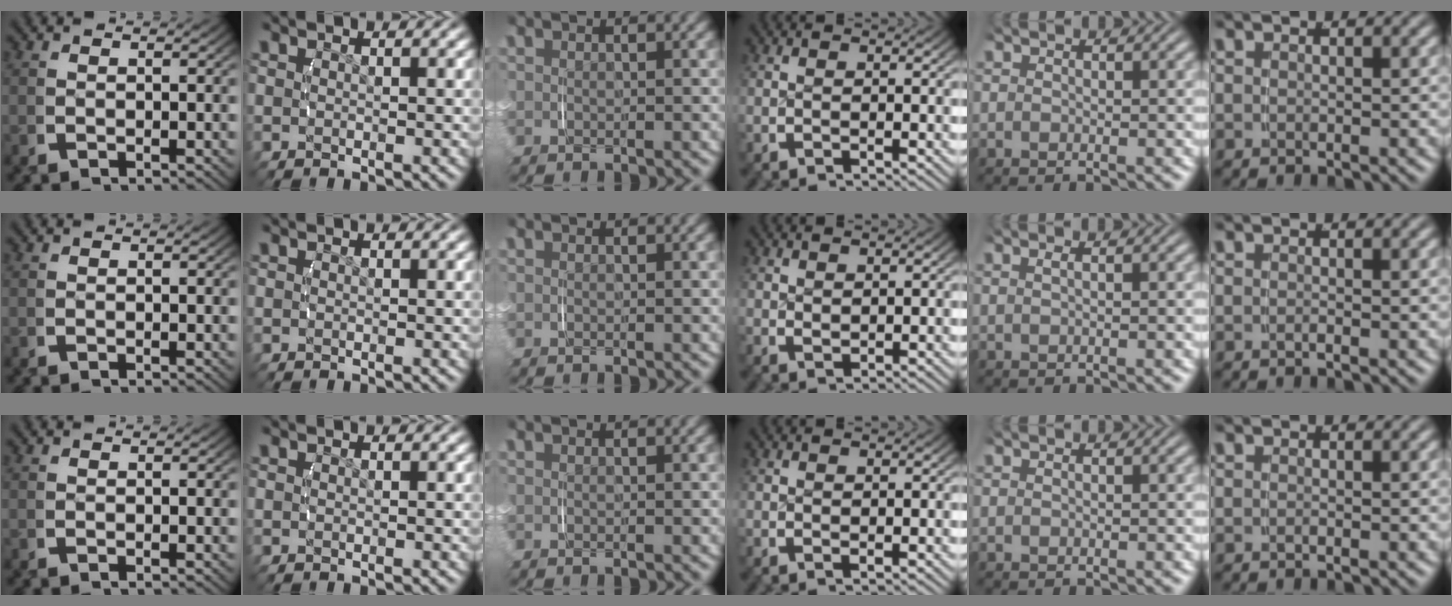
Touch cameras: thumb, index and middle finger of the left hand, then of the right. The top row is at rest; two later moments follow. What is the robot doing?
{"motion": "lift_and_place", "object": "small bumper sticker"}